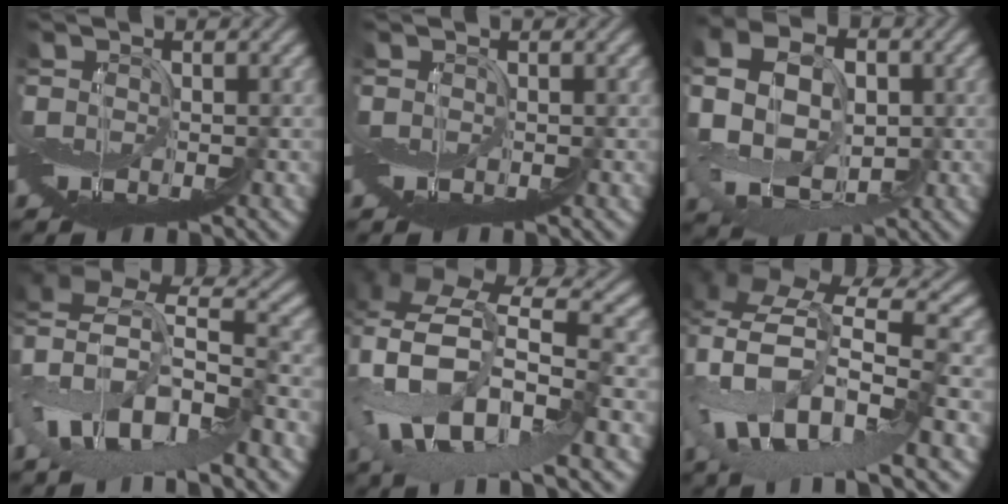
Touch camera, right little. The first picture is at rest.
{"total": 0.0}
{"total": 4.7, "force": [0.5, 3.7, 2.9], "torque": [-0.090, 0.021, 0.007]}
{"total": 5.9, "force": [-4.0, 1.9, 3.9], "torque": [-0.127, 0.015, -0.058]}
{"total": 6.2, "force": [-2.1, 2.4, 5.3], "torque": [-0.177, 0.019, -0.036]}
{"total": 5.6, "force": [-1.9, 1.7, 4.9], "torque": [-0.160, 0.028, -0.036]}